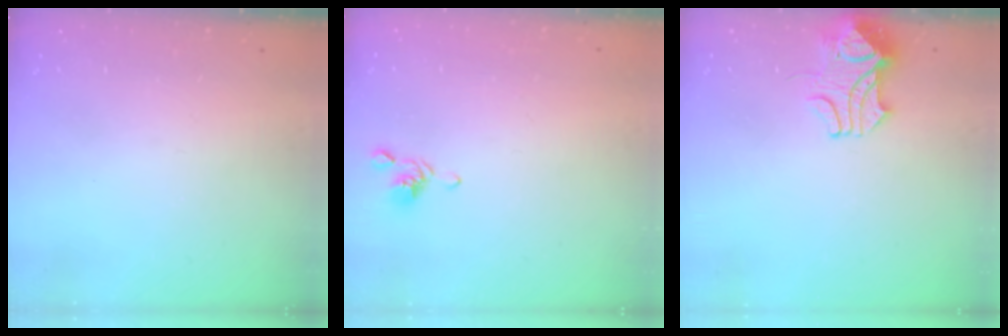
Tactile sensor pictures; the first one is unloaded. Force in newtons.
{"total": 2.6, "press": 2.6, "slide": 0.5}
{"total": 2.5, "press": 2.4, "slide": 0.9}